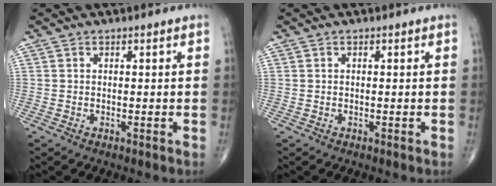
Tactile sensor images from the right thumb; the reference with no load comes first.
{"total": 0.0}